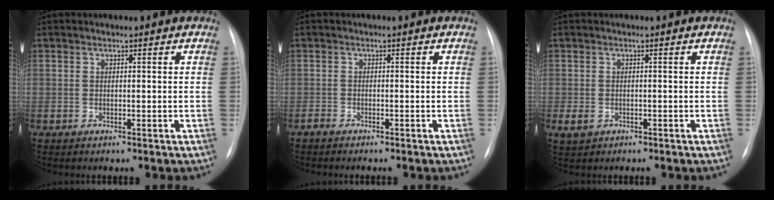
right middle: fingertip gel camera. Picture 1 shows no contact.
{"total": 1.0, "force": [-1.0, 0.2, 0.3], "torque": [-0.008, -0.001, -0.018]}
{"total": 1.9, "force": [-0.8, 1.4, 1.1], "torque": [-0.026, -0.002, -0.006]}